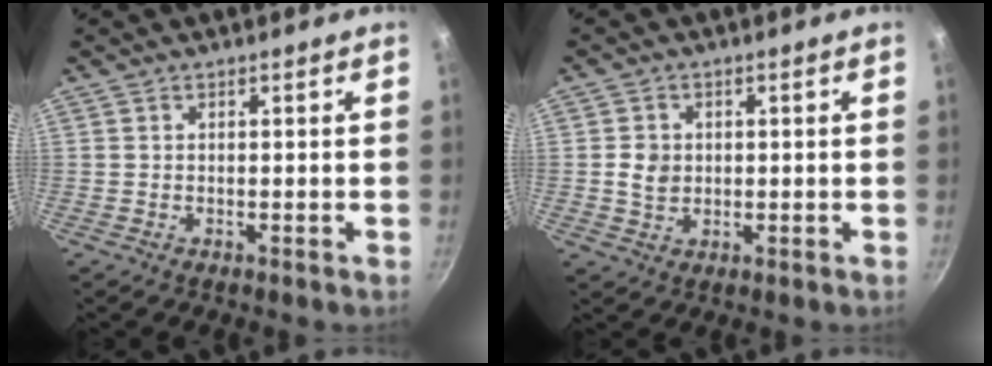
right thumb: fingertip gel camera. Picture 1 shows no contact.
{"total": 4.1, "force": [0.2, 3.4, 2.2], "torque": [-0.028, 0.004, 0.005]}